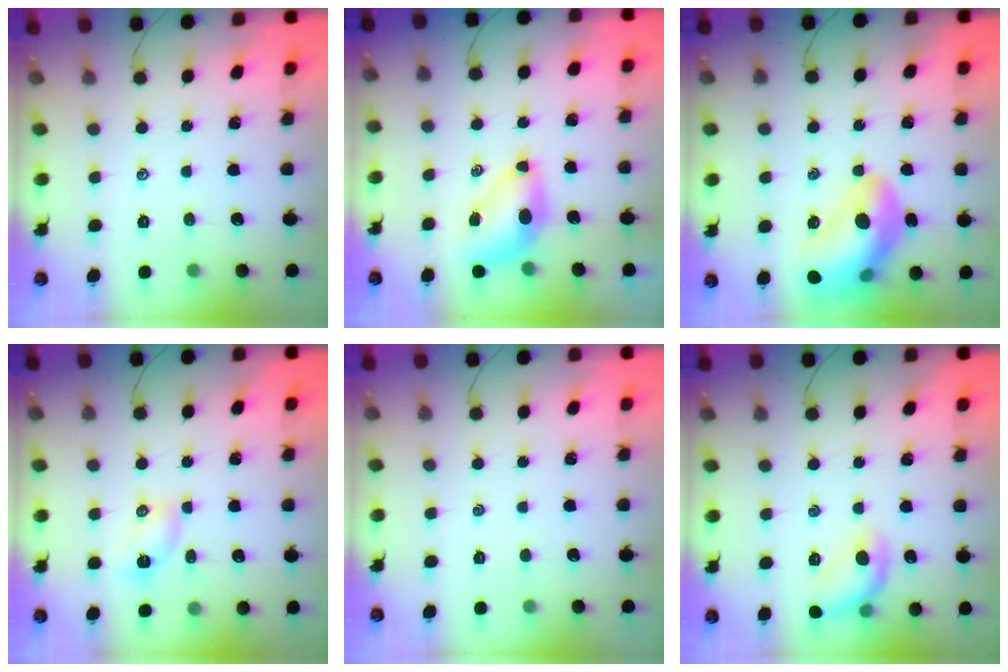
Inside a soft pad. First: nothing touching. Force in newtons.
{"total": 7.2, "press": 7.0, "slide": 1.4}
{"total": 19.4, "press": 19.1, "slide": 3.3}
{"total": 4.2, "press": 4.0, "slide": 1.3}
{"total": 0.0}
{"total": 10.7, "press": 10.7, "slide": 0.5}